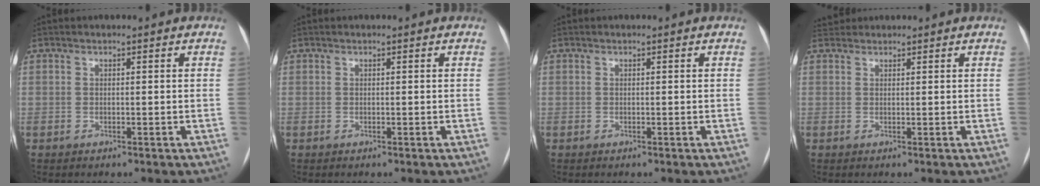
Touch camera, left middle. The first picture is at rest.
{"total": 0.0}
{"total": 0.0}
{"total": 1.8, "force": [1.7, 0.6, -0.2], "torque": [-0.001, 0.021, 0.031]}